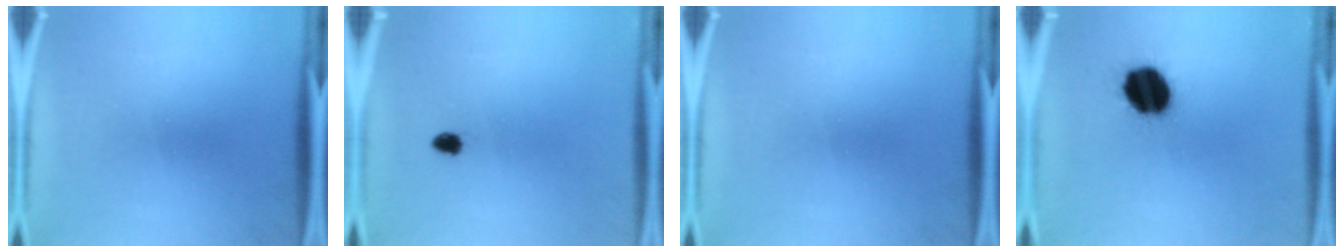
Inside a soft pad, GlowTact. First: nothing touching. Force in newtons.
{"total": 1.4}
{"total": 0.0}
{"total": 13.6}